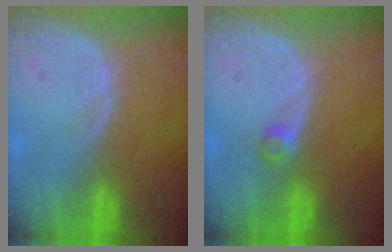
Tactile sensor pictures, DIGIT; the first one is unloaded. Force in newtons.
{"total": 1.6, "press": 1.4, "slide": 0.8}